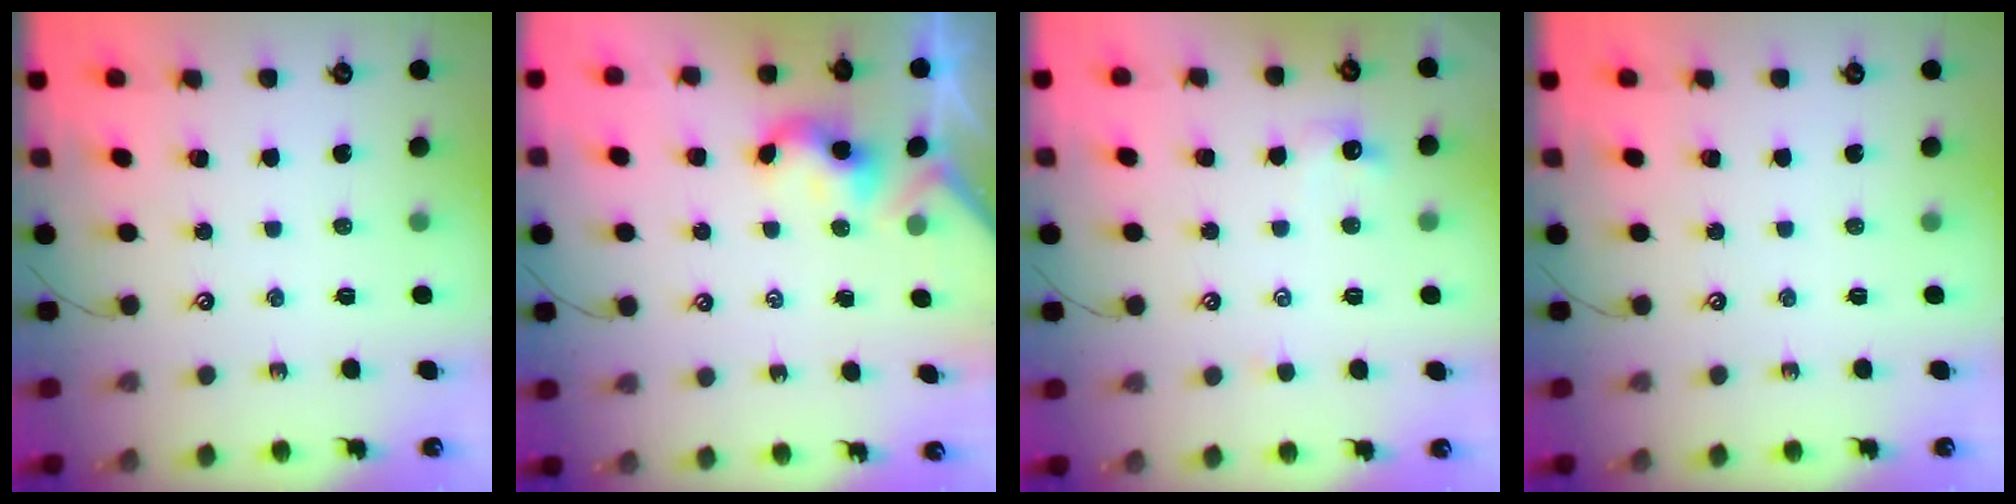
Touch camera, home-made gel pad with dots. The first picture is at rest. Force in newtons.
{"total": 2.6, "press": 2.6, "slide": 0.3}
{"total": 0.6, "press": 0.2, "slide": 0.6}
{"total": 0.0}